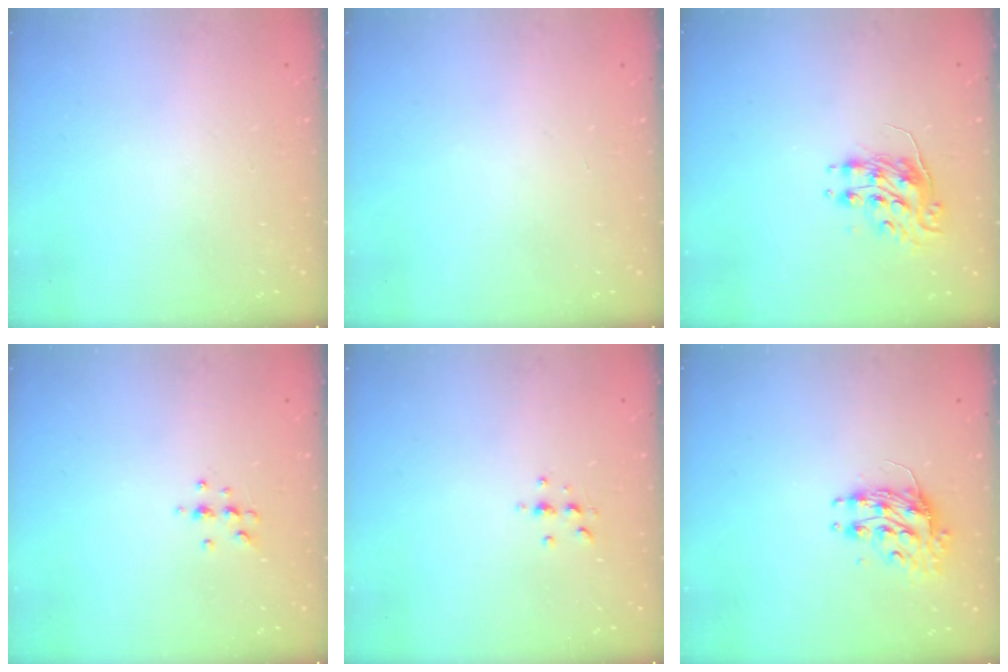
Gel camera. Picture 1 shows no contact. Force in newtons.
{"total": 0.0}
{"total": 8.2, "press": 8.2, "slide": 0.1}
{"total": 5.6, "press": 5.4, "slide": 1.5}
{"total": 3.5, "press": 3.4, "slide": 0.3}
{"total": 10.4, "press": 10.3, "slide": 0.8}